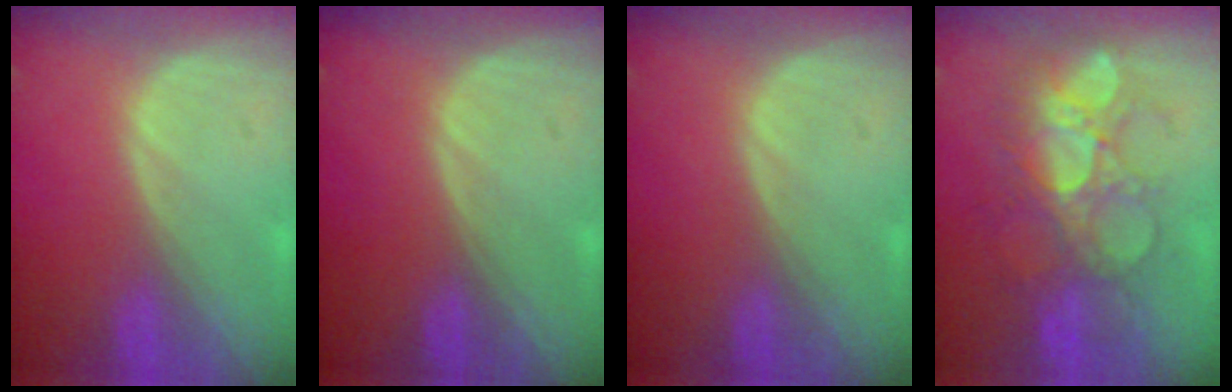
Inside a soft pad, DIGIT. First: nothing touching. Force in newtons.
{"total": 0.0}
{"total": 0.0}
{"total": 9.3, "press": 8.9, "slide": 2.6}